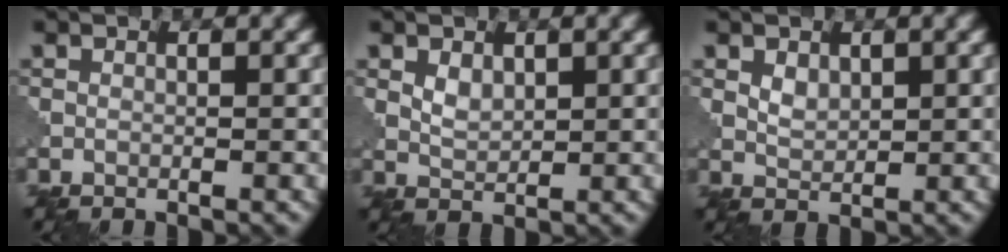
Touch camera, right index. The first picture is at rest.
{"total": 1.9, "force": [0.8, 1.1, 1.2], "torque": [-0.026, -0.002, 0.018]}
{"total": 1.7, "force": [0.7, 1.1, 1.1], "torque": [-0.022, -0.001, 0.017]}